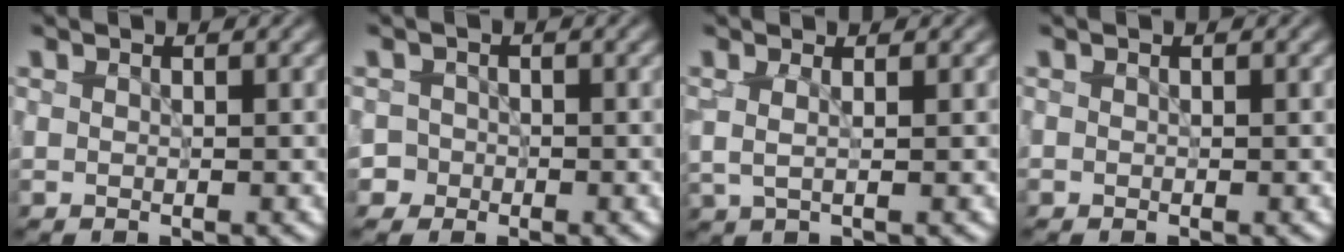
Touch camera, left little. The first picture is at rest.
{"total": 2.5, "force": [-1.4, 2.1, -0.1], "torque": [0.025, 0.002, -0.027]}
{"total": 1.3, "force": [0.4, 0.4, 1.2], "torque": [-0.022, -0.003, 0.004]}
{"total": 0.0}